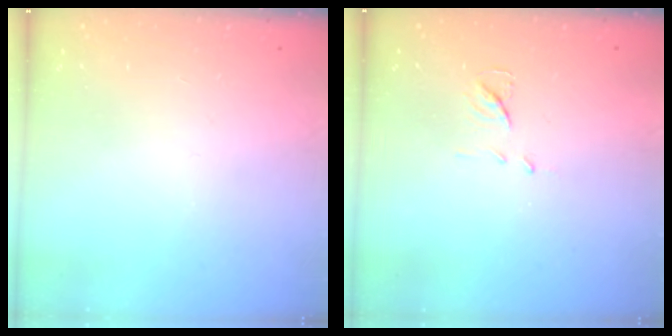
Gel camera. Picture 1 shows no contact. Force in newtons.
{"total": 7.0, "press": 7.0, "slide": 0.3}